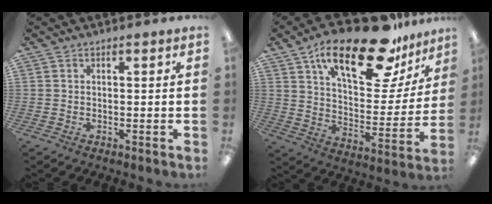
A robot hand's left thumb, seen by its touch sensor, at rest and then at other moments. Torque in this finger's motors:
{"motor_torque": [0.36, 0.44, 1.56, -1.21, 0.28]}